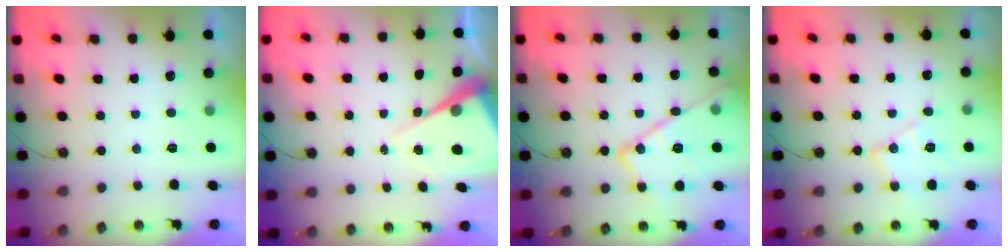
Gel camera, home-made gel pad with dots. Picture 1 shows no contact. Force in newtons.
{"total": 10.1, "press": 10.1, "slide": 0.9}
{"total": 19.2, "press": 19.1, "slide": 1.3}
{"total": 11.6, "press": 11.6, "slide": 0.7}